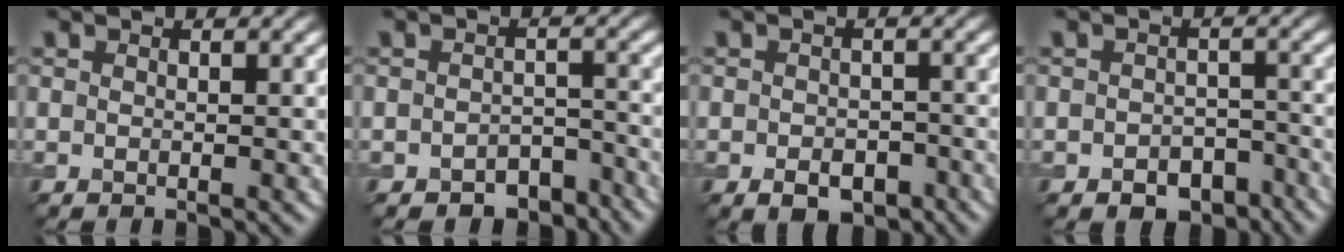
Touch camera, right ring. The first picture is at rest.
{"total": 3.5, "force": [-2.8, 1.8, 1.2], "torque": [-0.008, -0.002, -0.036]}
{"total": 3.5, "force": [-1.8, 2.2, 2.1], "torque": [-0.026, -0.006, -0.029]}
{"total": 4.0, "force": [-2.5, 2.5, 1.8], "torque": [-0.018, -0.005, -0.036]}